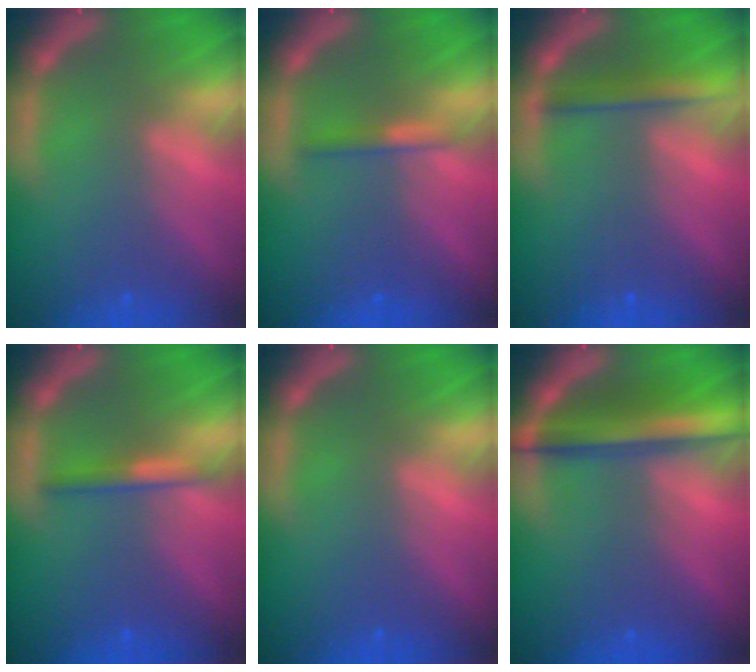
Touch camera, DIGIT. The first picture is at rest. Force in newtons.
{"total": 1.4}
{"total": 2.5}
{"total": 1.9}
{"total": 0.0}
{"total": 5.5}